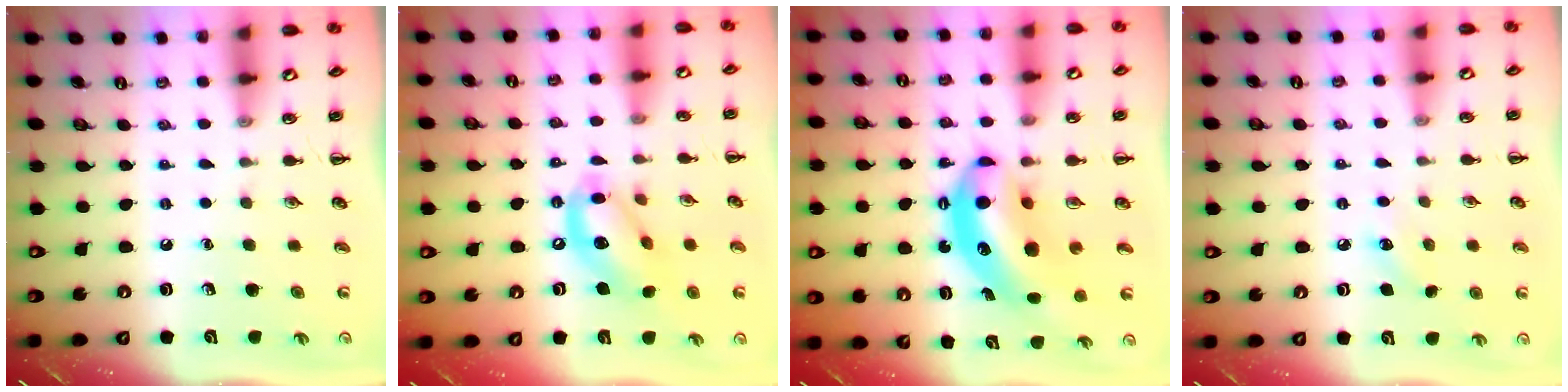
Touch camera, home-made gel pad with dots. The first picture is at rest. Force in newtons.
{"total": 13.5, "press": 13.0, "slide": 3.6}
{"total": 11.6, "press": 11.1, "slide": 3.3}
{"total": 7.1, "press": 6.7, "slide": 2.1}